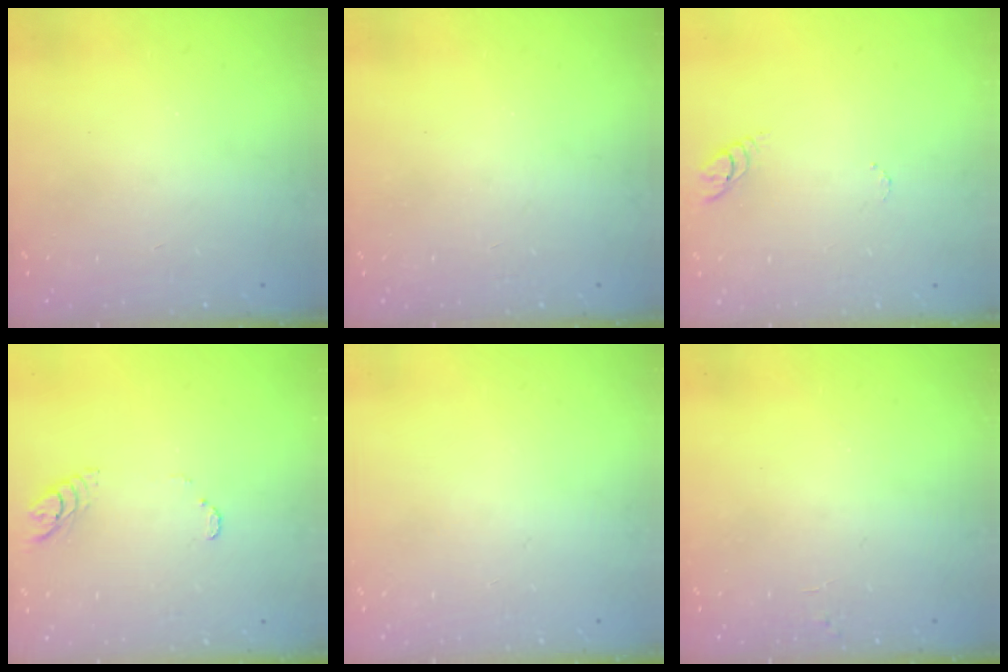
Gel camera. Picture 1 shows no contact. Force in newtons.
{"total": 0.0}
{"total": 3.4, "press": 3.4, "slide": 0.3}
{"total": 4.0, "press": 3.9, "slide": 0.3}
{"total": 0.0}
{"total": 1.7, "press": 1.7, "slide": 0.1}